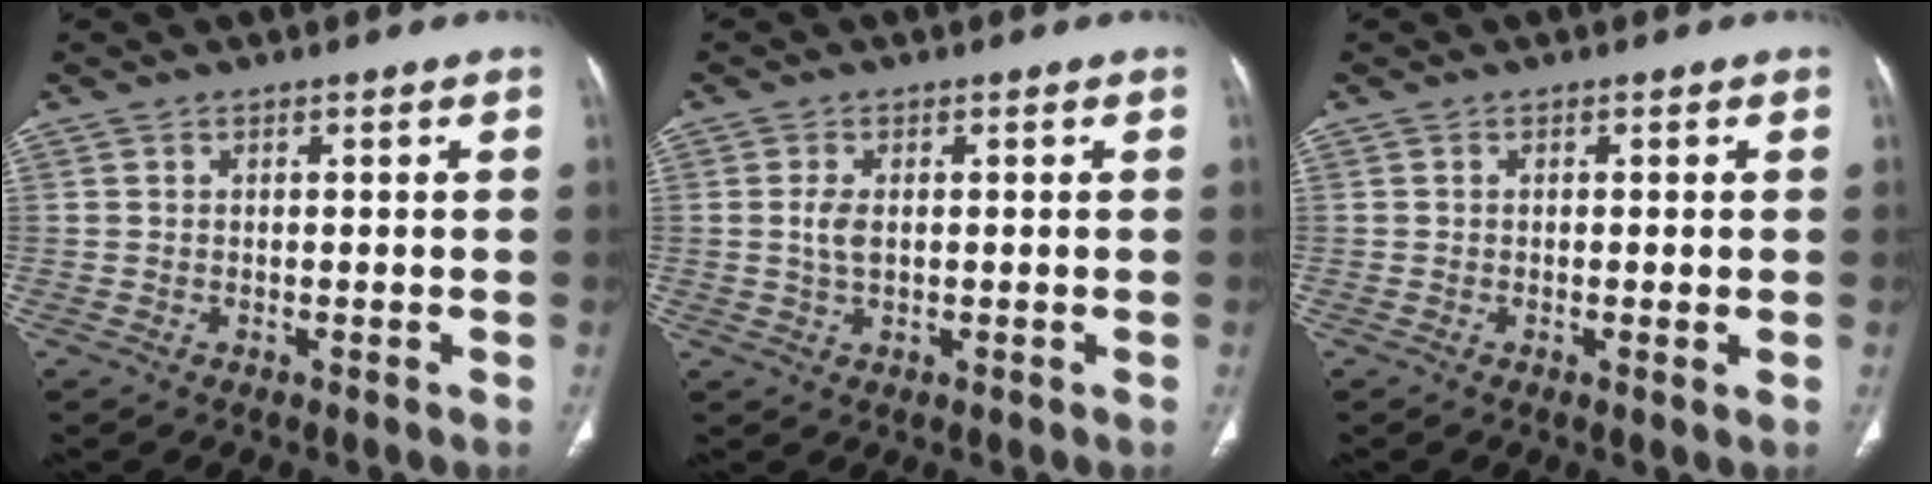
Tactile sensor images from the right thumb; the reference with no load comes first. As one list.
[{"total": 2.9, "force": [0.3, 1.5, 2.4], "torque": [-0.051, -0.004, 0.005]}, {"total": 1.4, "force": [-0.1, 0.0, 1.4], "torque": [-0.027, -0.006, -0.004]}]